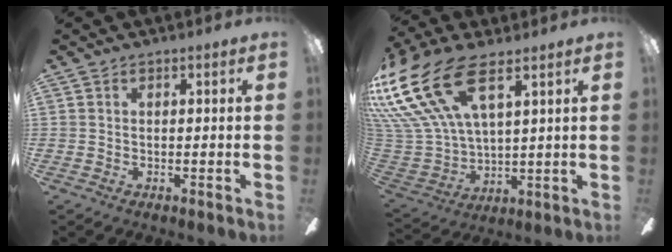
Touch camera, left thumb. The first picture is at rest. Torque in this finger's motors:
{"motor_torque": [2.65, 2.36, 1.61, -1.16, 0.35]}